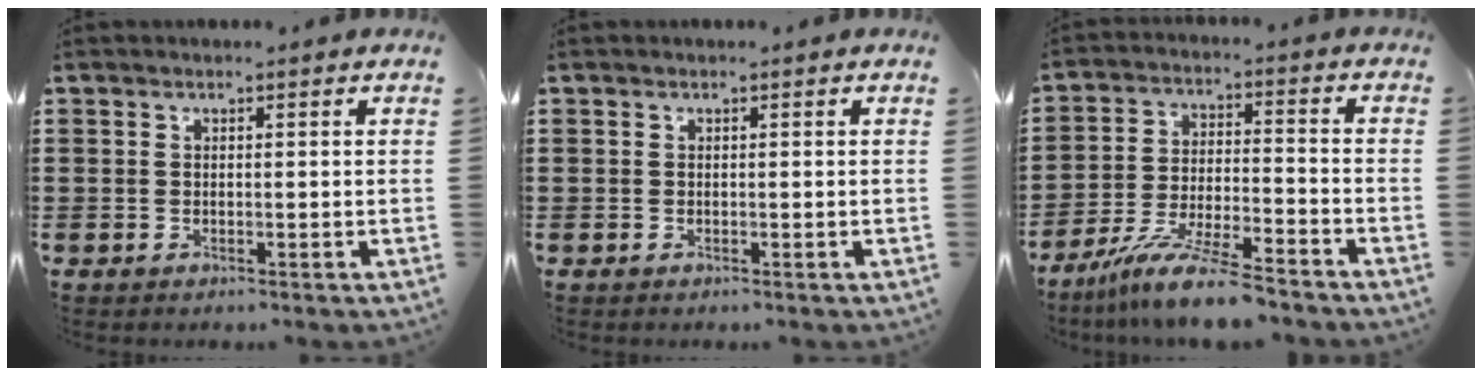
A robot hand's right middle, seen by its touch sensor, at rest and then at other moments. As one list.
[{"total": 0.0}, {"total": 10.3, "force": [-8.9, 0.4, 5.2], "torque": [-0.101, 0.005, -0.171]}]